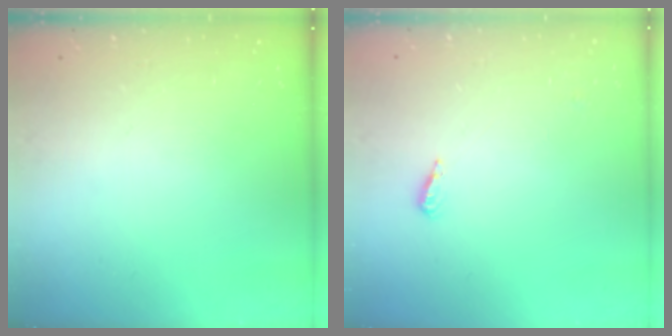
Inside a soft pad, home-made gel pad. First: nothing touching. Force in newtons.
{"total": 2.2, "press": 2.2, "slide": 0.5}